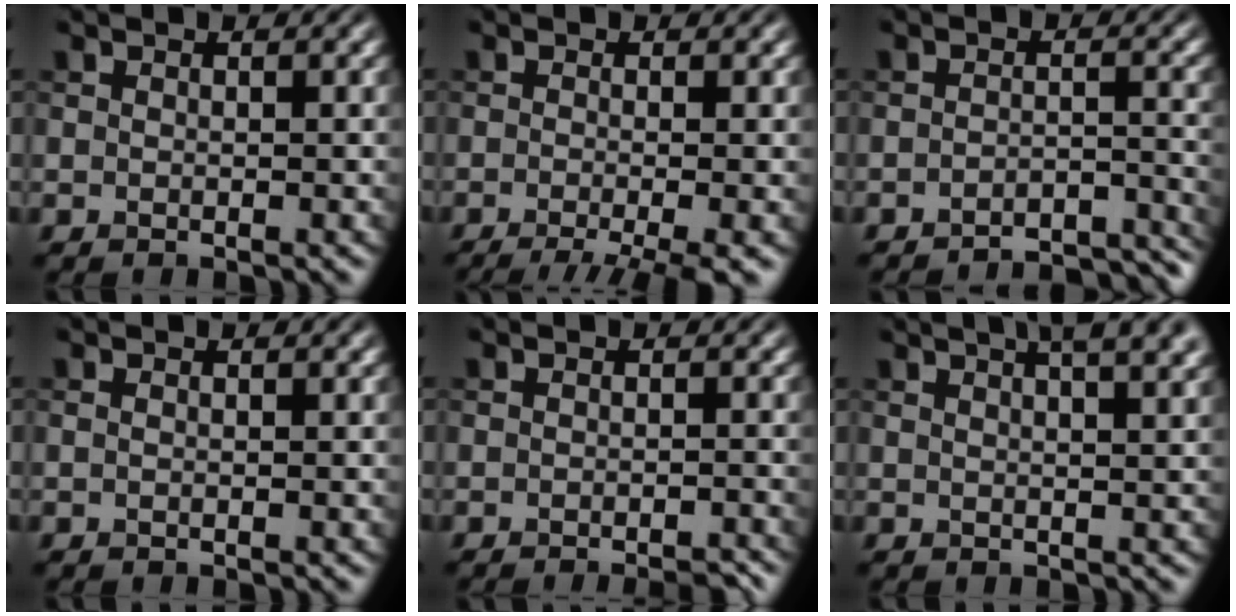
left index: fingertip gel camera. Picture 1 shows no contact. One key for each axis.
{"total": 6.3, "fx": -3.3, "fy": 1.6, "fz": 5.1, "tx": -0.058, "ty": -0.009, "tz": -0.051}
{"total": 5.4, "fx": -5.0, "fy": 0.9, "fz": 1.8, "tx": -0.021, "ty": 0.001, "tz": -0.060}
{"total": 0.0}
{"total": 3.1, "fx": -2.5, "fy": 0.5, "fz": 1.8, "tx": -0.015, "ty": 0.002, "tz": -0.035}
{"total": 8.5, "fx": 5.0, "fy": 3.4, "fz": 5.9, "tx": -0.027, "ty": 0.051, "tz": 0.033}